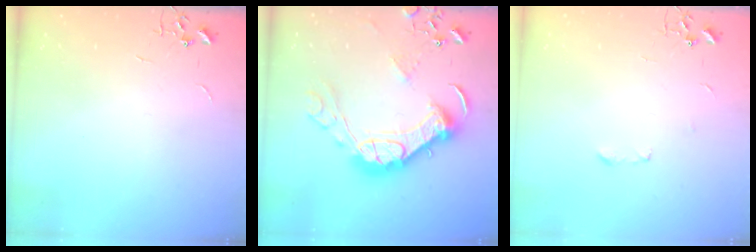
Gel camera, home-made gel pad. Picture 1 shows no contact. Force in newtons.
{"total": 18.4, "press": 18.3, "slide": 1.6}
{"total": 3.1, "press": 3.0, "slide": 0.6}